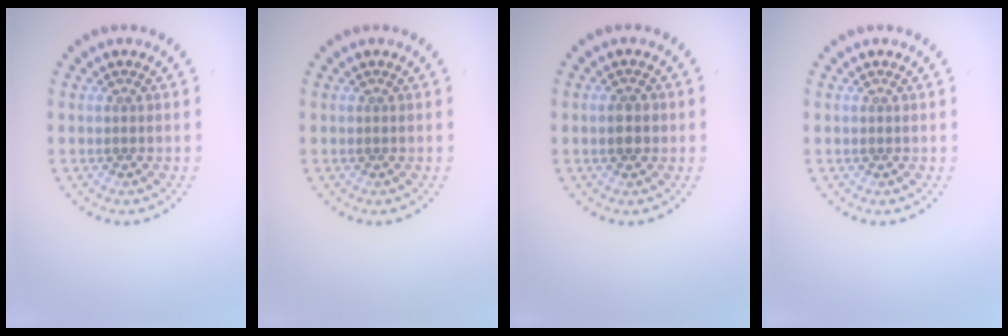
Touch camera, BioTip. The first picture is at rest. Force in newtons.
{"total": 0.0}
{"total": 1.7, "press": 1.7, "slide": 0.1}
{"total": 0.0}